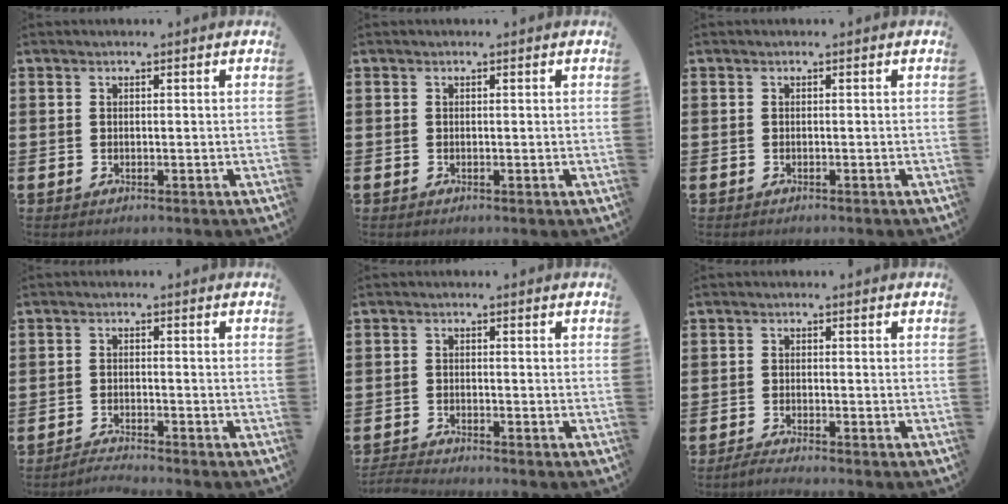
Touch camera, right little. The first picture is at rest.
{"total": 0.0}
{"total": 0.0}
{"total": 1.7, "force": [-1.7, -0.2, 0.1], "torque": [-0.004, 0.005, -0.034]}
{"total": 1.6, "force": [-1.5, -0.1, 0.3], "torque": [-0.007, 0.003, -0.032]}
{"total": 1.4, "force": [-1.2, -0.1, 0.7], "torque": [-0.012, 0.001, -0.023]}